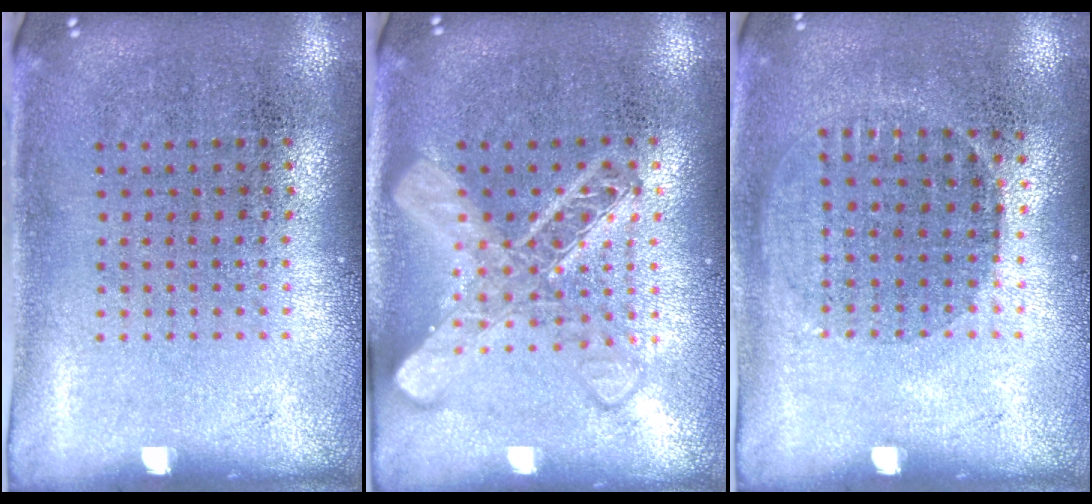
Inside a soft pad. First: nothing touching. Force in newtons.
{"total": 2.4, "press": 2.4, "slide": 0.4}
{"total": 1.0, "press": 0.8, "slide": 0.5}